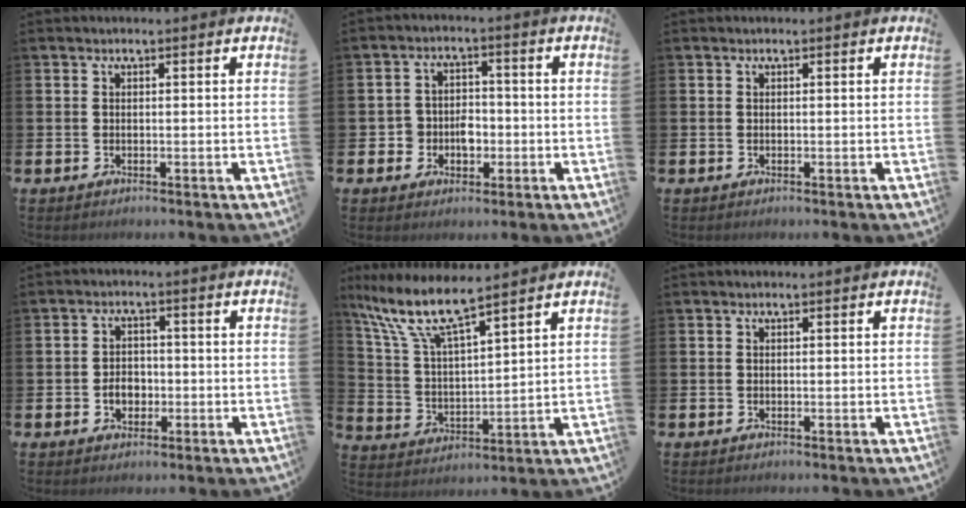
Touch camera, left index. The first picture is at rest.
{"total": 3.8, "force": [-1.3, 3.3, 1.2], "torque": [-0.023, 0.003, -0.032]}
{"total": 0.0}
{"total": 3.1, "force": [-0.9, 2.4, 1.7], "torque": [-0.017, -0.004, -0.023]}
{"total": 9.4, "force": [7.8, 1.6, 5.0], "torque": [-0.130, -0.035, 0.134]}
{"total": 0.0}